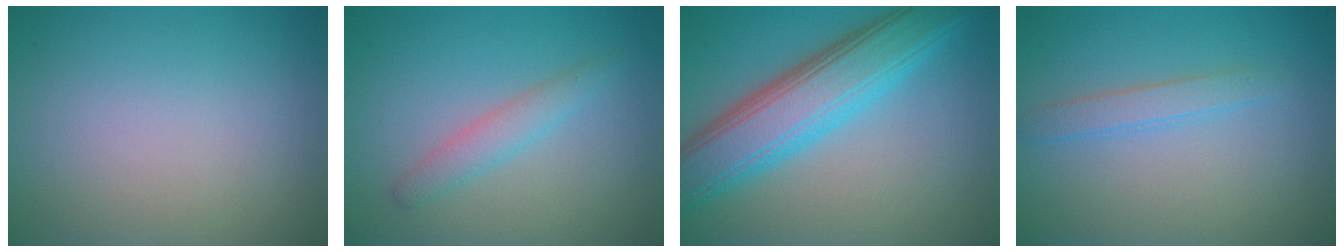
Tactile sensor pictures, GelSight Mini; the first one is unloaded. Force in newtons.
{"total": 2.1, "press": 2.1, "slide": 0.1}
{"total": 8.2, "press": 8.2, "slide": 0.1}
{"total": 1.7, "press": 1.7, "slide": 0.0}